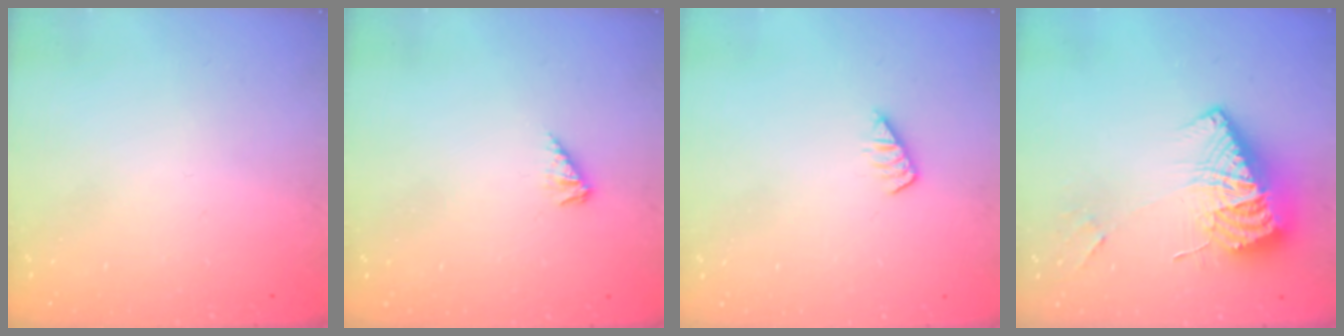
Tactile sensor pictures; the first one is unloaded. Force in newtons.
{"total": 4.0, "press": 4.0, "slide": 0.6}
{"total": 1.6, "press": 1.5, "slide": 0.3}
{"total": 15.1, "press": 15.0, "slide": 1.7}